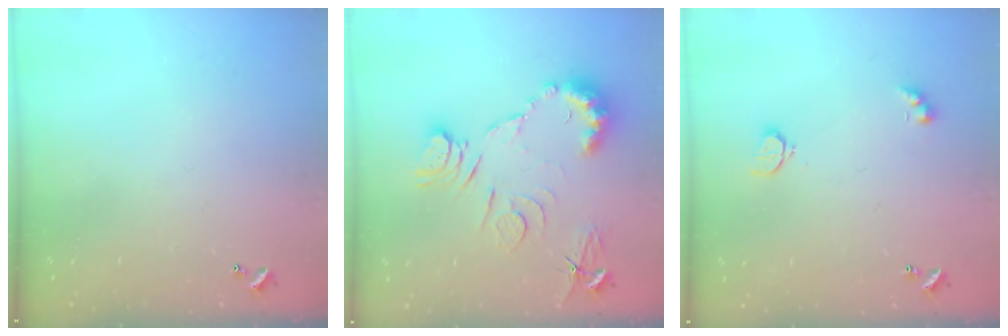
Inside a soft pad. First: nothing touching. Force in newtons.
{"total": 11.6, "press": 11.6, "slide": 0.5}
{"total": 3.3, "press": 3.3, "slide": 0.6}